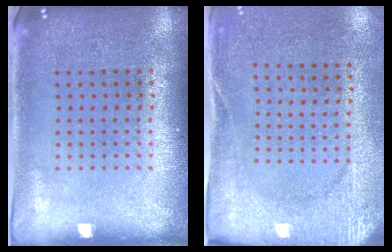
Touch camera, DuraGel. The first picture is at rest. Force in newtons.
{"total": 2.7, "press": 2.3, "slide": 1.3}